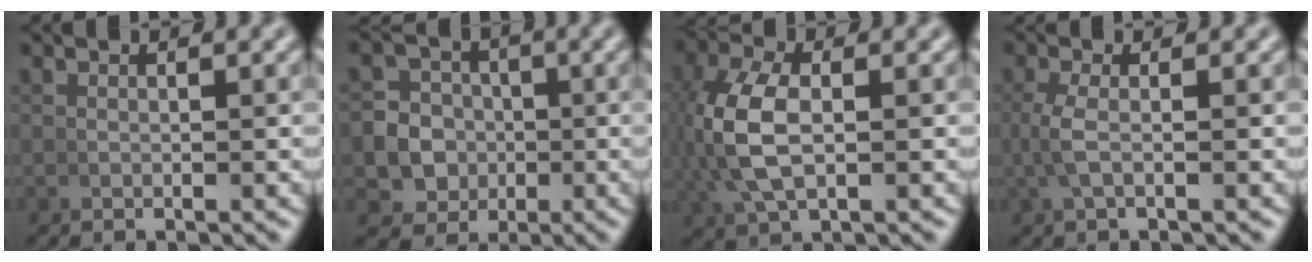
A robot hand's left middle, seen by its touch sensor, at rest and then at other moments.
{"total": 9.7, "force": [-2.0, 9.1, 2.8], "torque": [-0.062, -0.039, -0.037]}
{"total": 5.8, "force": [0.4, 3.0, 4.9], "torque": [-0.130, -0.004, 0.018]}
{"total": 2.0, "force": [0.0, 0.3, 2.0], "torque": [-0.055, 0.000, 0.003]}